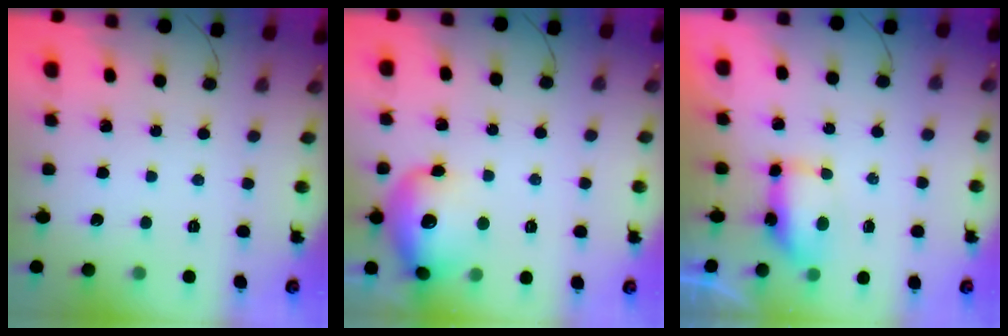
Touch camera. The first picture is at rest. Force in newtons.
{"total": 18.3, "press": 17.5, "slide": 5.6}
{"total": 8.5, "press": 7.4, "slide": 4.2}